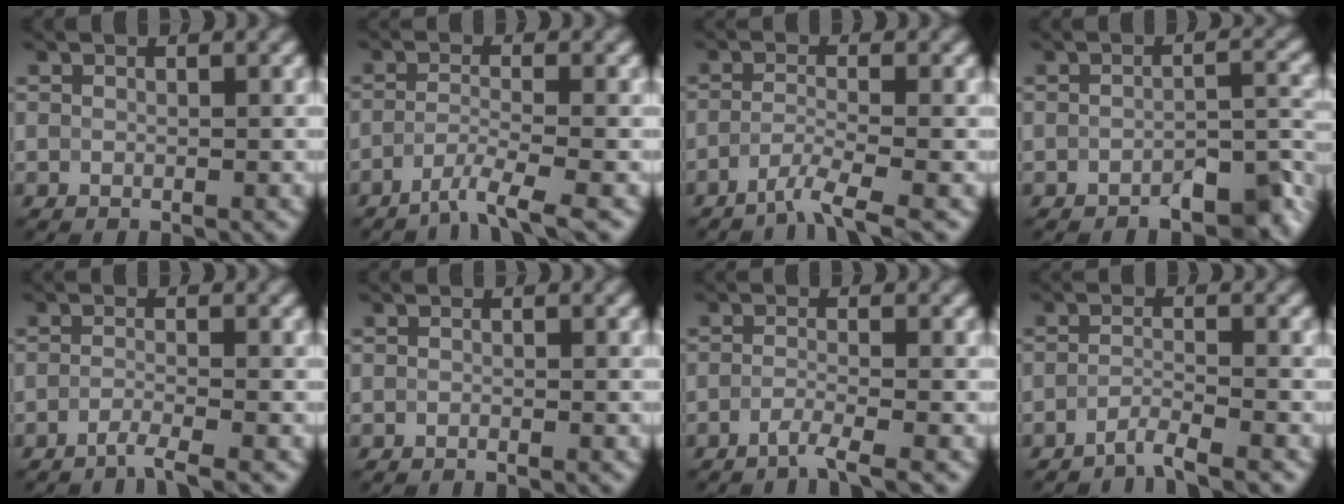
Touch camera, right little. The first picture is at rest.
{"total": 3.3, "force": [-2.9, 0.0, 1.6], "torque": [-0.030, -0.003, -0.063]}
{"total": 3.0, "force": [-2.6, -0.1, 1.3], "torque": [-0.027, -0.004, -0.059]}
{"total": 4.6, "force": [-4.0, 1.2, 1.9], "torque": [-0.025, 0.004, -0.056]}
{"total": 2.2, "force": [-2.1, -0.2, 0.4], "torque": [-0.004, -0.001, -0.050]}
{"total": 0.9, "force": [-0.9, 0.0, -0.1], "torque": [0.003, -0.008, -0.015]}
{"total": 2.2, "force": [-2.1, -0.2, 0.6], "torque": [-0.010, -0.001, -0.049]}
{"total": 2.4, "force": [-2.4, -0.3, 0.0], "torque": [0.002, 0.001, -0.052]}